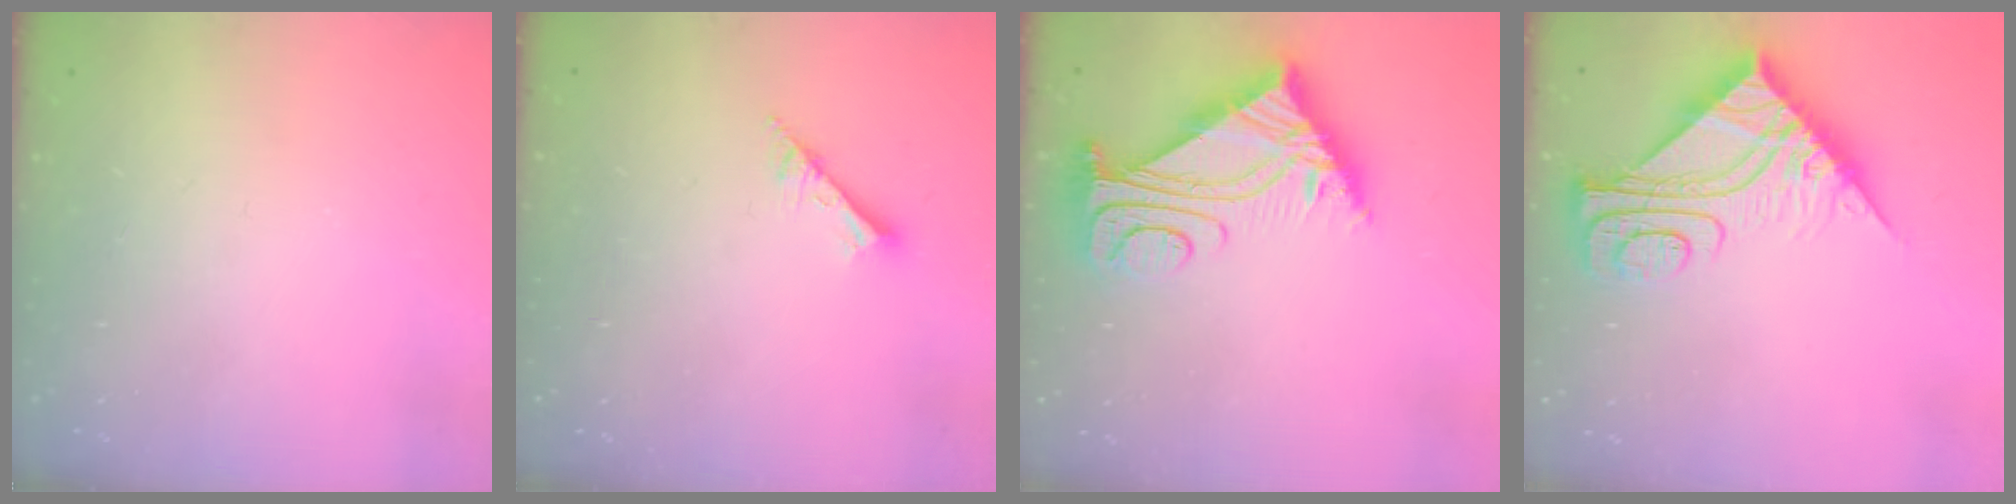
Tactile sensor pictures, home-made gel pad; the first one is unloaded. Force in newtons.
{"total": 2.0, "press": 2.0, "slide": 0.1}
{"total": 8.2, "press": 8.2, "slide": 0.8}
{"total": 11.6, "press": 11.5, "slide": 1.1}